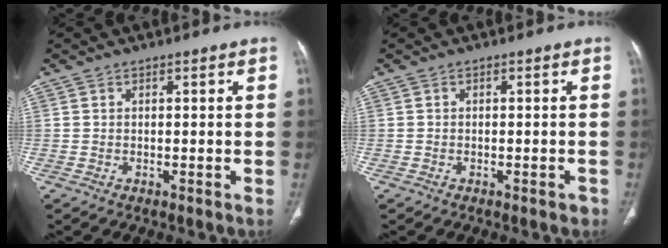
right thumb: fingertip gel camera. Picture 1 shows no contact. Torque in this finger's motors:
{"motor_torque": [0.28, 0.14, 0.23, 0.07, 0.05]}